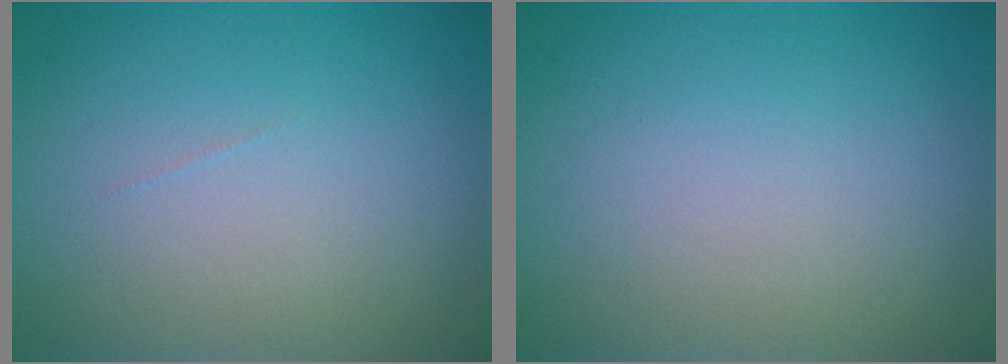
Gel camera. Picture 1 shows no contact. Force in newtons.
{"total": 0.0}